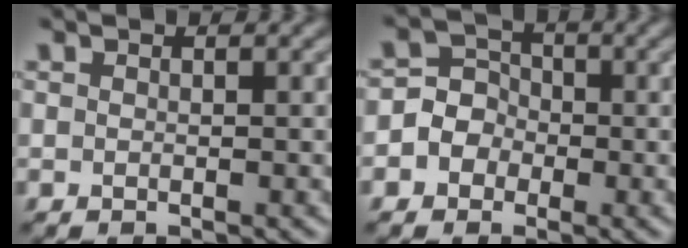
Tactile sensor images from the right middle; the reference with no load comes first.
{"total": 4.4, "force": [-1.0, 4.0, 1.3], "torque": [-0.002, 0.025, -0.043]}